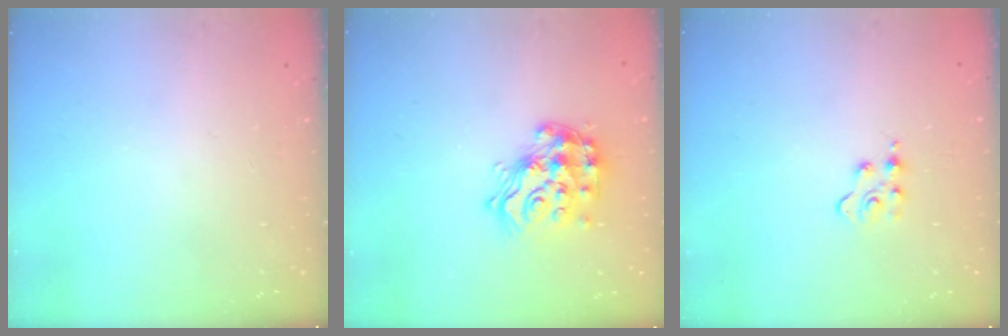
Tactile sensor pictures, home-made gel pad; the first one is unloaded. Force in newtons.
{"total": 16.1, "press": 16.0, "slide": 1.1}
{"total": 3.0, "press": 3.0, "slide": 0.3}